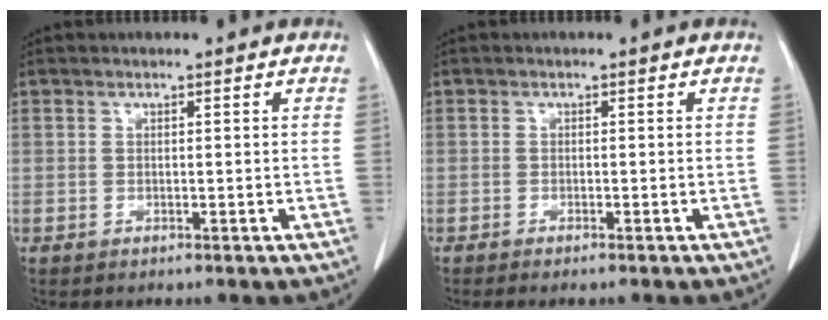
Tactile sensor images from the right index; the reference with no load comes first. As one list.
[{"total": 1.7, "force": [-1.4, 0.0, 0.9], "torque": [-0.012, -0.002, -0.019]}]